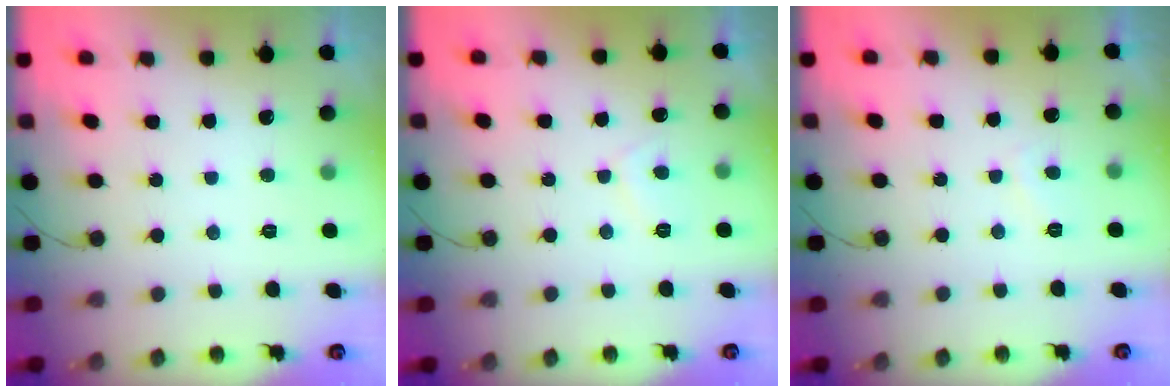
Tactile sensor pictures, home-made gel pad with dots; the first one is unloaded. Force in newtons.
{"total": 2.3, "press": 2.2, "slide": 0.8}
{"total": 1.8, "press": 1.7, "slide": 0.6}